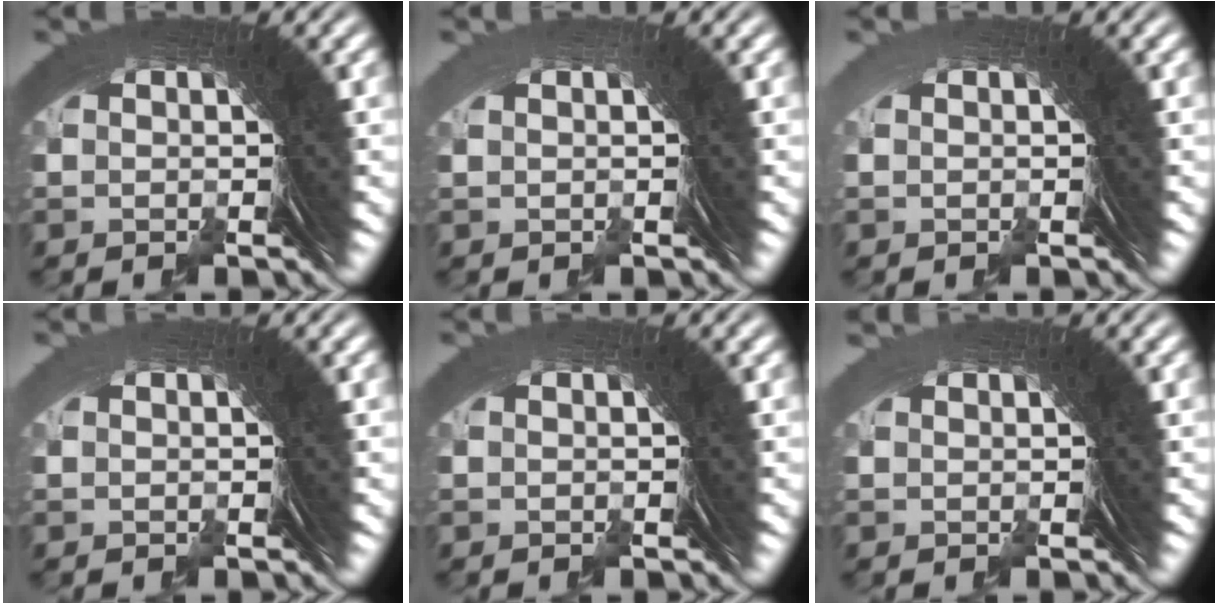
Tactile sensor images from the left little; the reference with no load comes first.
{"total": 1.5, "force": [-0.5, -1.0, -1.1], "torque": [0.028, 0.006, -0.005]}
{"total": 1.4, "force": [-0.6, -0.9, -0.9], "torque": [0.021, 0.000, -0.005]}
{"total": 1.2, "force": [-0.4, -0.7, -0.9], "torque": [0.023, 0.003, -0.006]}
{"total": 0.8, "force": [-0.3, -0.5, -0.6], "torque": [0.013, 0.001, -0.005]}
{"total": 0.9, "force": [0.1, -0.5, -0.7], "torque": [0.024, 0.006, 0.000]}